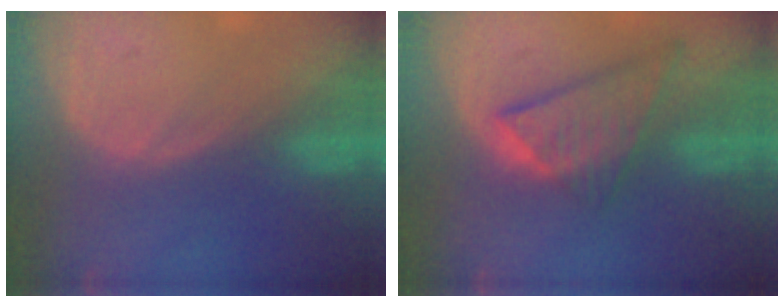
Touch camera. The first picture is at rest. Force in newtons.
{"total": 8.7, "press": 7.5, "slide": 4.5}